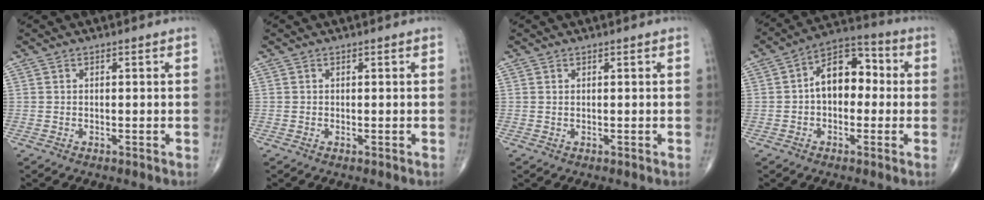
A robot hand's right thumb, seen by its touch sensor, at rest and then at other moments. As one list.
[{"total": 0.0}, {"total": 0.0}, {"total": 10.9, "force": [0.3, 7.1, 8.3], "torque": [-0.103, 0.037, -0.009]}]